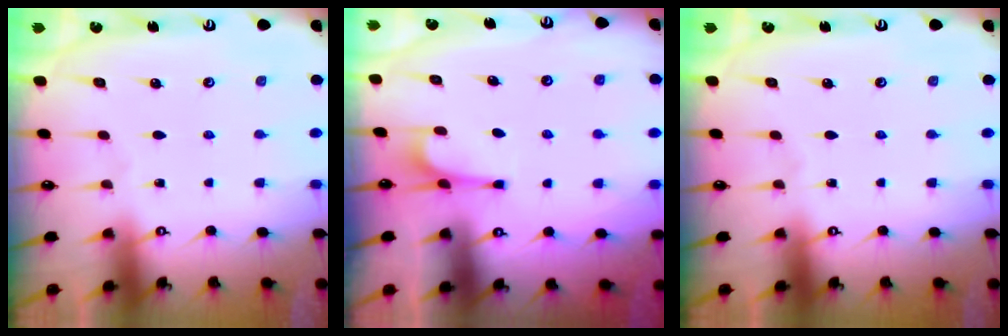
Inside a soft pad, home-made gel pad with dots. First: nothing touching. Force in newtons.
{"total": 1.2, "press": 1.2, "slide": 0.5}
{"total": 0.0}